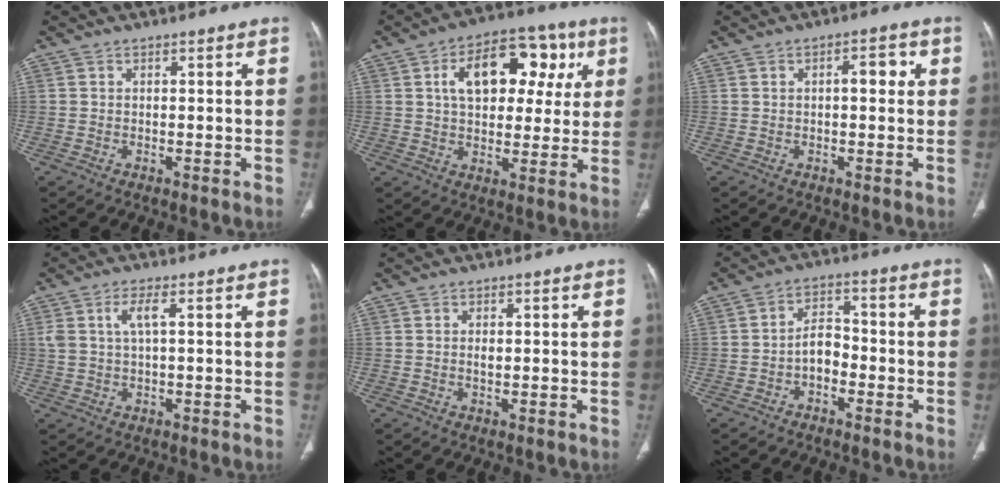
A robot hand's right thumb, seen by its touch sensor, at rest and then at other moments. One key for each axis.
{"total": 16.9, "fx": 5.2, "fy": 10.3, "fz": 12.4, "tx": -0.133, "ty": 0.017, "tz": 0.075}
{"total": 3.6, "fx": 0.5, "fy": 1.8, "fz": 3.1, "tx": -0.032, "ty": 0.009, "tz": 0.003}
{"total": 3.9, "fx": 1.0, "fy": 1.2, "fz": 3.5, "tx": -0.085, "ty": 0.013, "tz": 0.026}
{"total": 1.1, "fx": 0.1, "fy": 0.5, "fz": 0.9, "tx": -0.020, "ty": -0.002, "tz": 0.004}
{"total": 4.9, "fx": -2.0, "fy": 3.2, "fz": 3.1, "tx": -0.039, "ty": 0.030, "tz": -0.043}